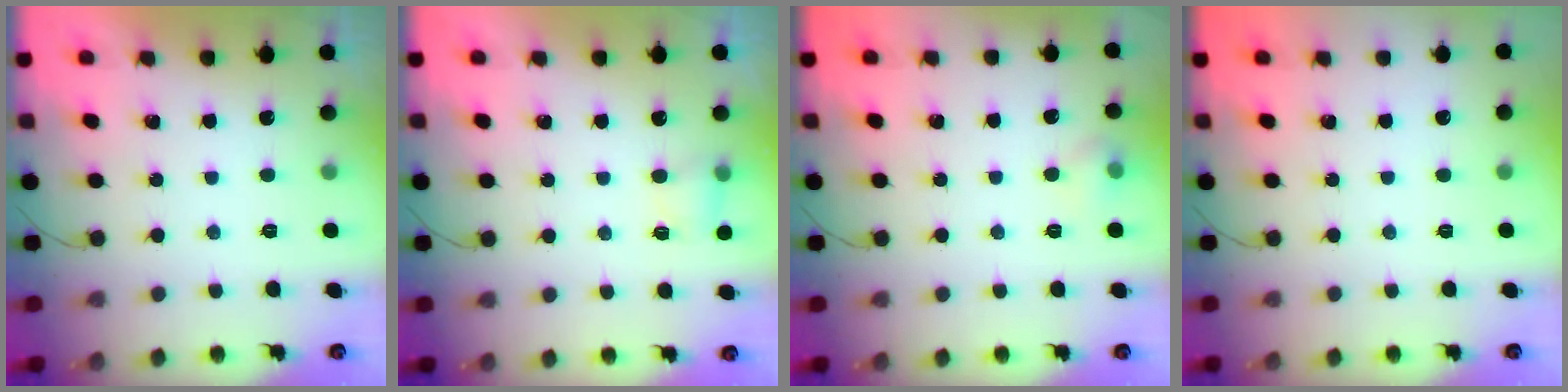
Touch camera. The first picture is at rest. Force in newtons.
{"total": 4.0, "press": 3.8, "slide": 1.2}
{"total": 5.3, "press": 5.1, "slide": 1.4}
{"total": 0.0}